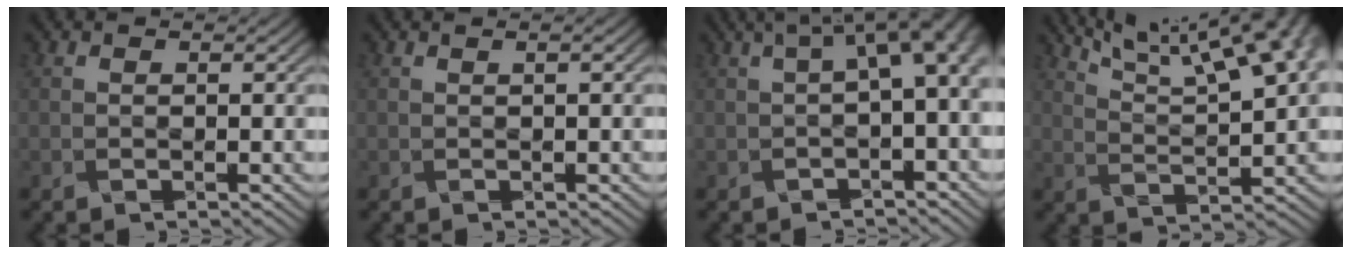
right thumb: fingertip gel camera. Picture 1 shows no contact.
{"total": 1.1, "force": [0.2, 0.2, 1.1], "torque": [-0.019, 0.006, 0.001]}
{"total": 7.4, "force": [1.2, 2.6, 6.9], "torque": [-0.093, 0.016, 0.019]}
{"total": 14.4, "force": [9.2, 3.6, 10.4], "torque": [-0.164, 0.029, 0.125]}